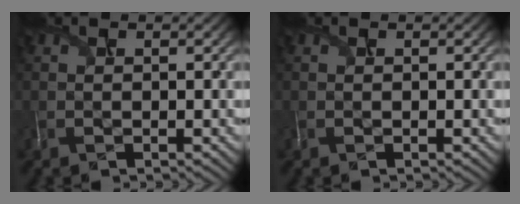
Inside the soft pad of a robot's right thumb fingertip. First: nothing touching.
{"total": 0.0}